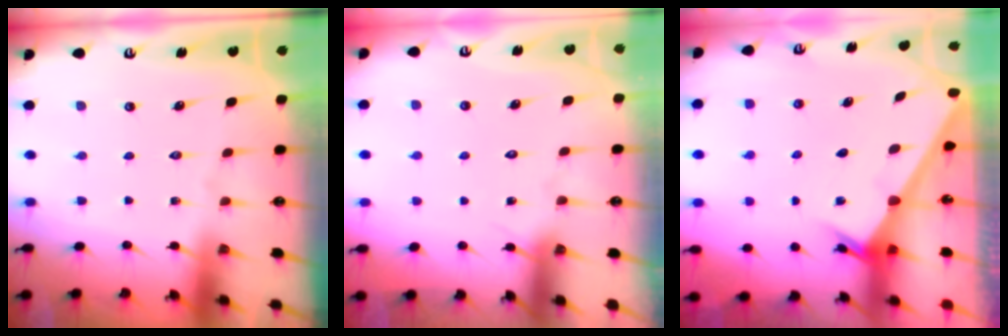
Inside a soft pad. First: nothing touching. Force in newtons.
{"total": 4.3, "press": 4.3, "slide": 0.3}
{"total": 2.4, "press": 2.4, "slide": 0.2}